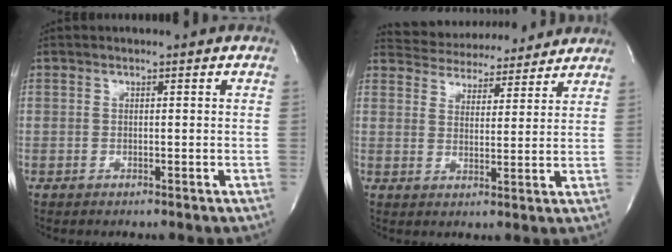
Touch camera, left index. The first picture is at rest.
{"total": 13.0, "force": [12.2, 3.2, 2.8], "torque": [-0.042, 0.012, 0.174]}